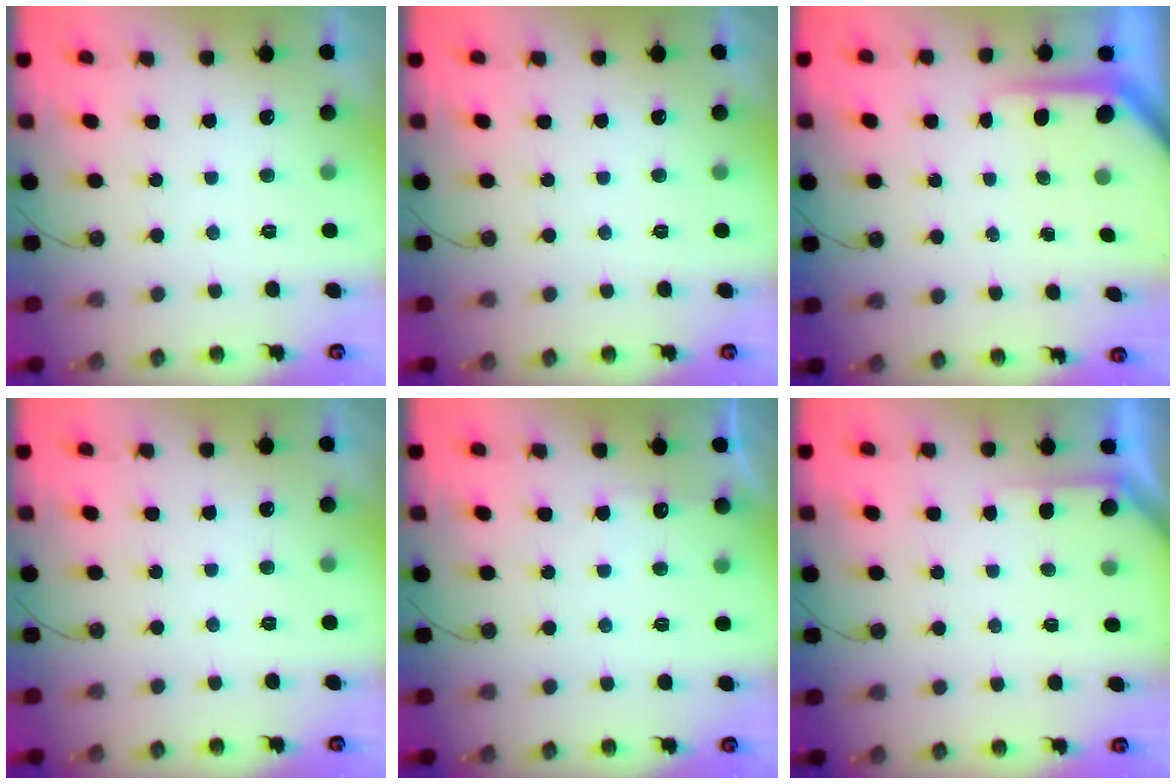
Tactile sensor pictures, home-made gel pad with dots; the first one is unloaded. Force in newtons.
{"total": 0.0}
{"total": 5.5, "press": 5.5, "slide": 0.5}
{"total": 0.0}
{"total": 3.9, "press": 3.9, "slide": 0.4}
{"total": 2.4, "press": 2.4, "slide": 0.2}